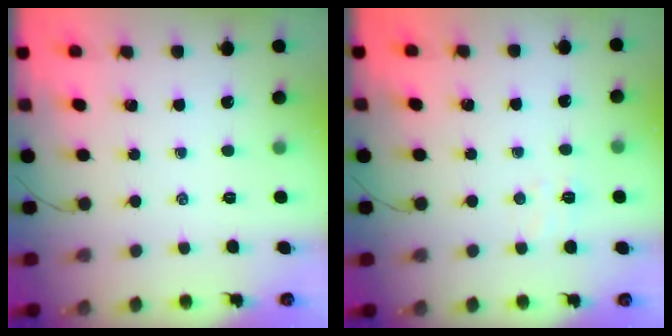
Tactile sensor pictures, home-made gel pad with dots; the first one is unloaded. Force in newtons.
{"total": 3.7, "press": 3.5, "slide": 1.1}